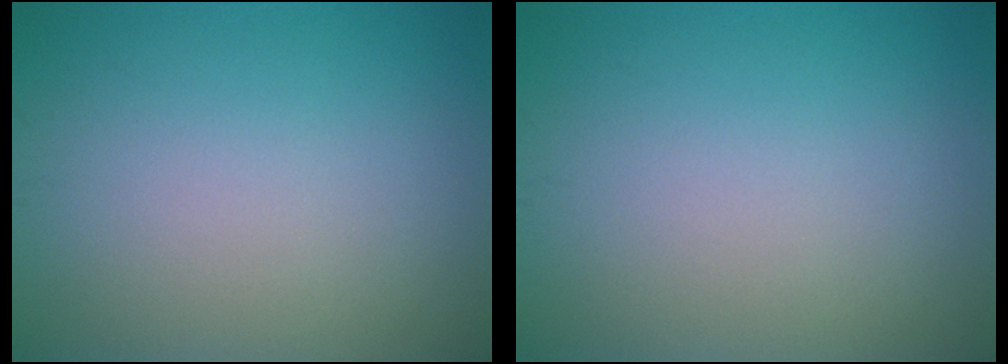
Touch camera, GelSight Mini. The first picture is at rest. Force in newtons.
{"total": 0.0}